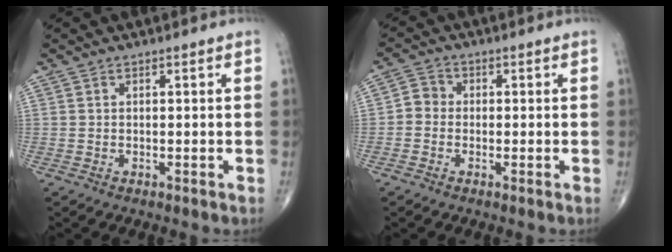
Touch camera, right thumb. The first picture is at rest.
{"total": 3.0, "force": [-0.7, 2.7, 1.2], "torque": [-0.007, 0.007, -0.025]}